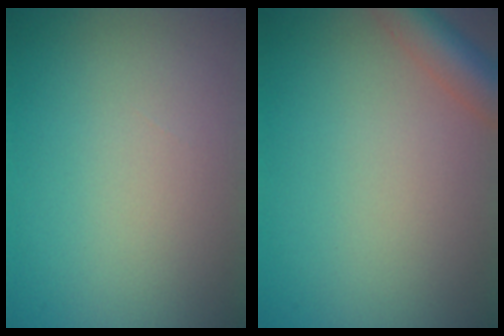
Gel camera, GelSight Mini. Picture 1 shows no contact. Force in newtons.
{"total": 4.2, "press": 4.2, "slide": 0.2}